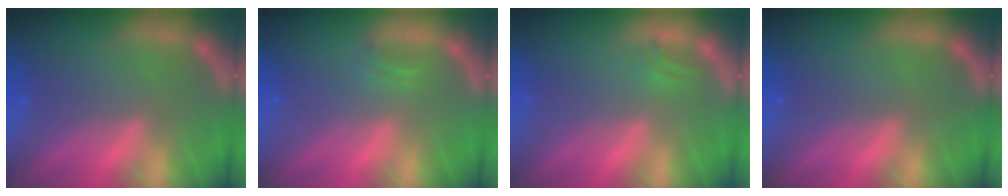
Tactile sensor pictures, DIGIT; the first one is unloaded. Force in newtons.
{"total": 0.9}
{"total": 0.9}
{"total": 0.0}